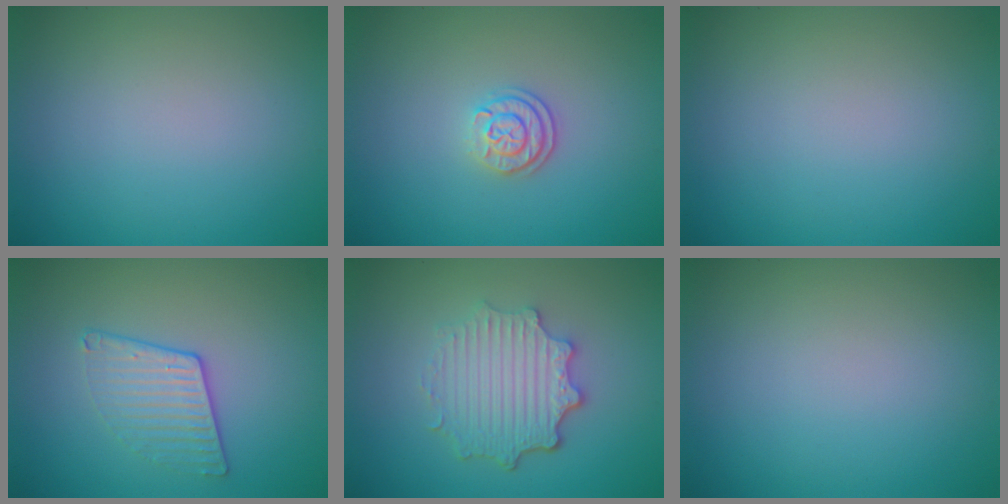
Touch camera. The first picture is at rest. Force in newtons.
{"total": 2.3, "press": 1.9, "slide": 1.2}
{"total": 0.0}
{"total": 2.3, "press": 1.9, "slide": 1.3}
{"total": 4.9, "press": 3.7, "slide": 3.2}
{"total": 0.0}